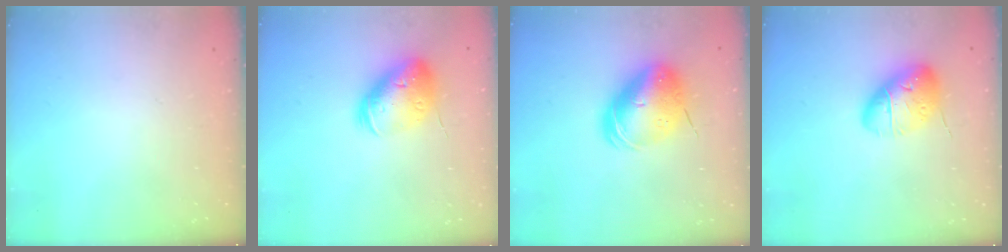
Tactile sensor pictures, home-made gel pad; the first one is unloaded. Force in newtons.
{"total": 17.6, "press": 17.3, "slide": 2.9}
{"total": 15.0, "press": 14.7, "slide": 3.0}
{"total": 16.3, "press": 15.9, "slide": 3.7}